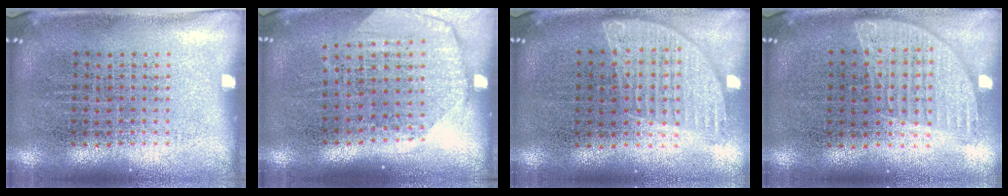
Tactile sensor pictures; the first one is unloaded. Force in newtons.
{"total": 1.9, "press": 1.6, "slide": 1.0}
{"total": 0.9, "press": 0.9, "slide": 0.2}
{"total": 0.9, "press": 0.9, "slide": 0.2}